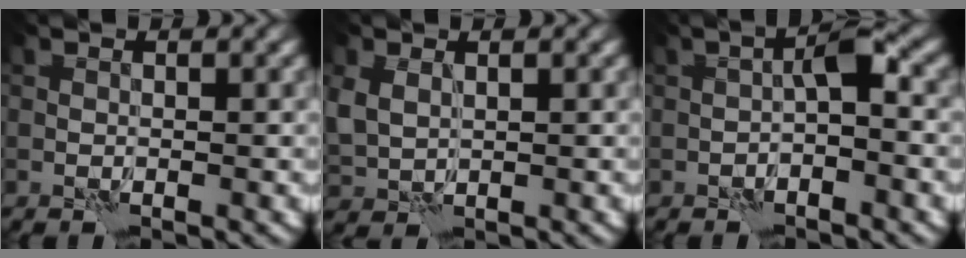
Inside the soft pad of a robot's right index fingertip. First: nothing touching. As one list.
[{"total": 2.7, "force": [0.8, 2.1, 1.6], "torque": [-0.046, -0.005, 0.020]}, {"total": 2.4, "force": [-0.6, 0.5, 2.3], "torque": [-0.038, 0.011, -0.017]}]